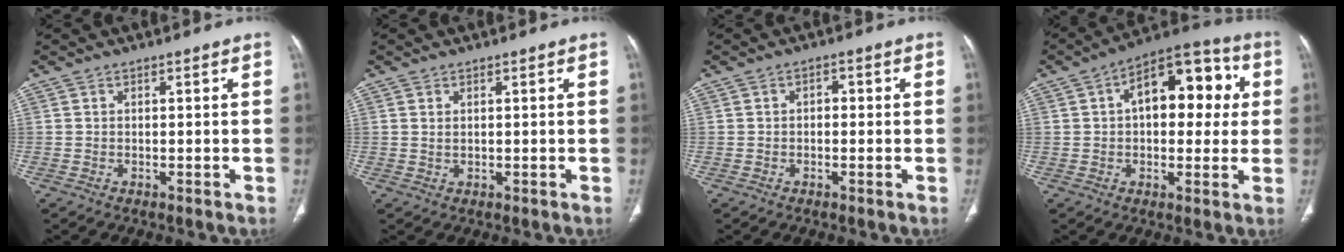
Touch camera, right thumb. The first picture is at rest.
{"total": 0.8, "force": [0.4, 0.4, 0.6], "torque": [-0.012, -0.001, 0.011]}
{"total": 1.6, "force": [0.0, 1.1, 1.2], "torque": [-0.011, 0.009, -0.006]}
{"total": 16.6, "force": [3.4, 9.2, 13.3], "torque": [-0.144, 0.031, 0.042]}